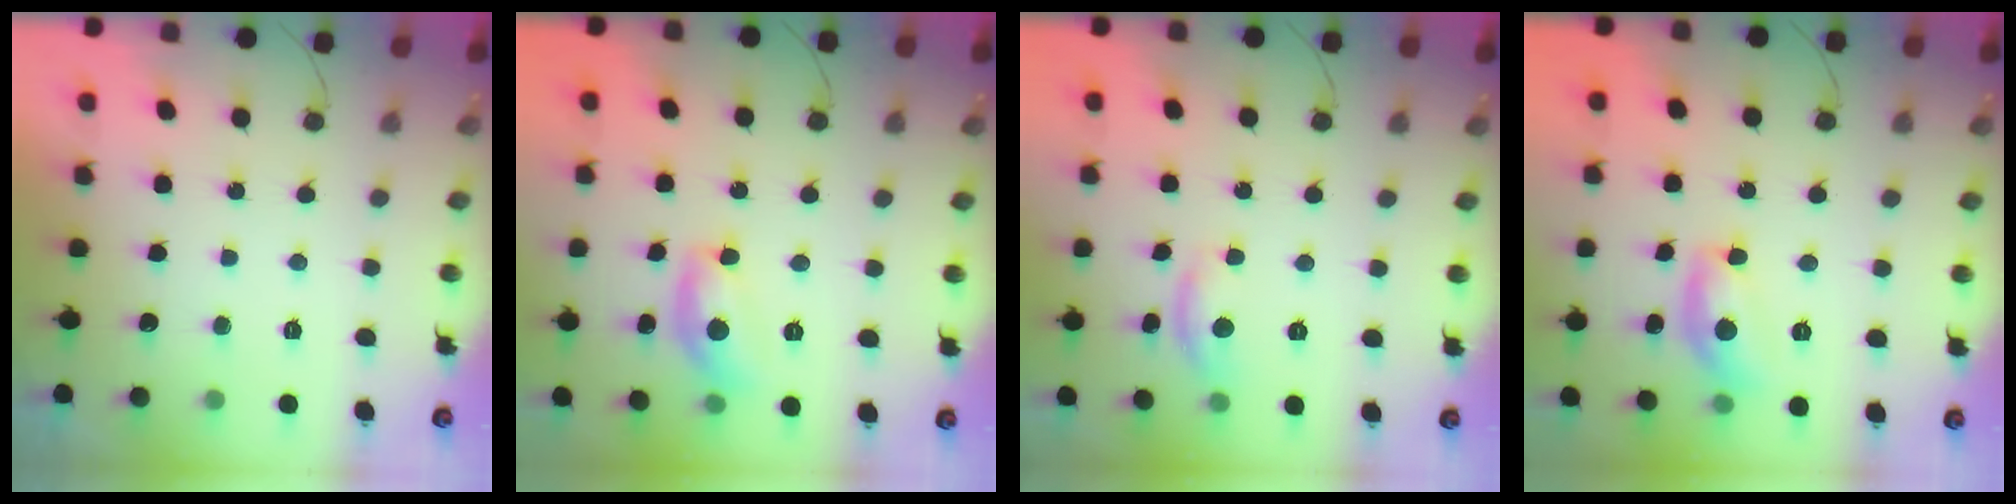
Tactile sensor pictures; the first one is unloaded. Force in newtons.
{"total": 12.5, "press": 12.5, "slide": 0.5}
{"total": 6.8, "press": 6.8, "slide": 0.2}
{"total": 12.5, "press": 12.5, "slide": 0.5}